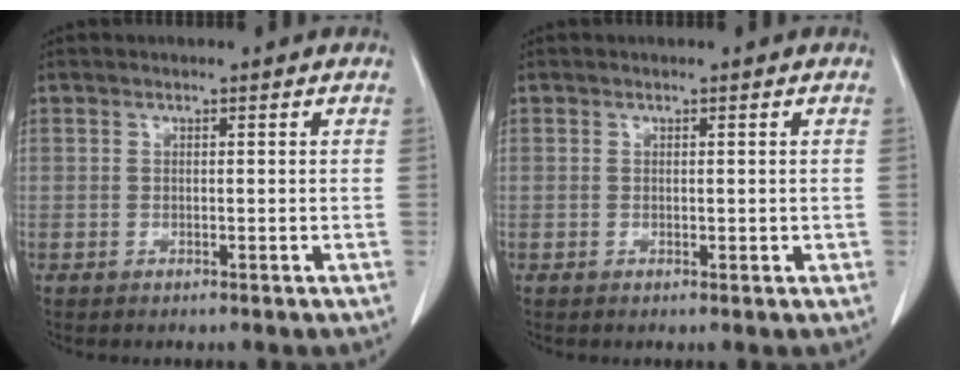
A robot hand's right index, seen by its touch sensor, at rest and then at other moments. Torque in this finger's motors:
{"motor_torque": [-0.31, 0.63, -0.12, 0.01]}